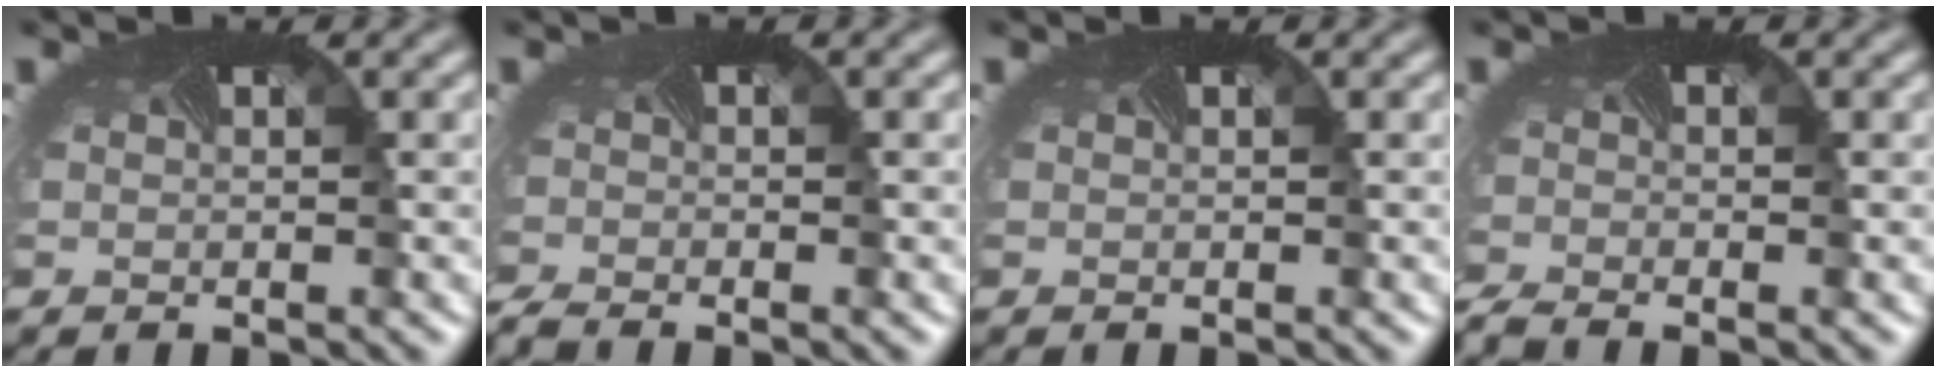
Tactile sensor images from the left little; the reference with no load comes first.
{"total": 2.5, "force": [-2.3, 0.1, 1.1], "torque": [-0.027, -0.016, -0.046]}
{"total": 0.0}
{"total": 2.8, "force": [-2.6, 0.3, 1.1], "torque": [-0.029, -0.021, -0.054]}